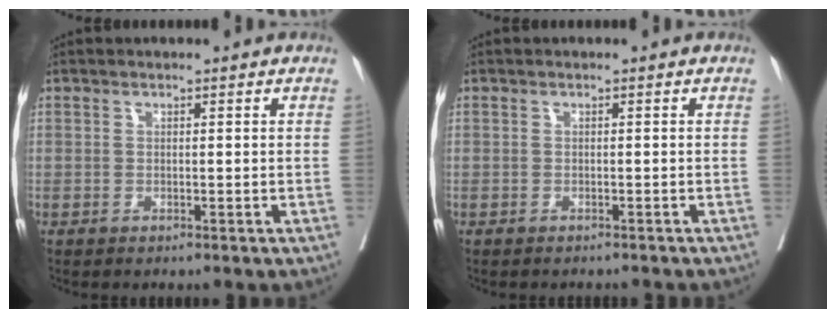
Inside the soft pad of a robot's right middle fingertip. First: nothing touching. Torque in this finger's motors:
{"motor_torque": [0.16, -0.19, -0.03, -0.01]}